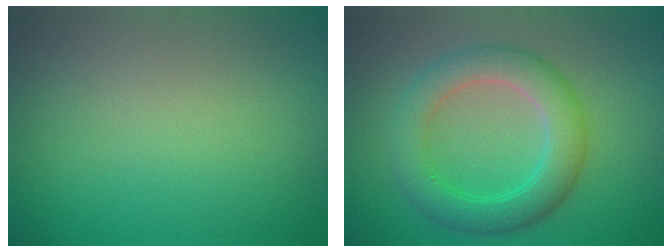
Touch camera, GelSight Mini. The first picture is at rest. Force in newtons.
{"total": 5.2, "press": 5.2, "slide": 0.1}